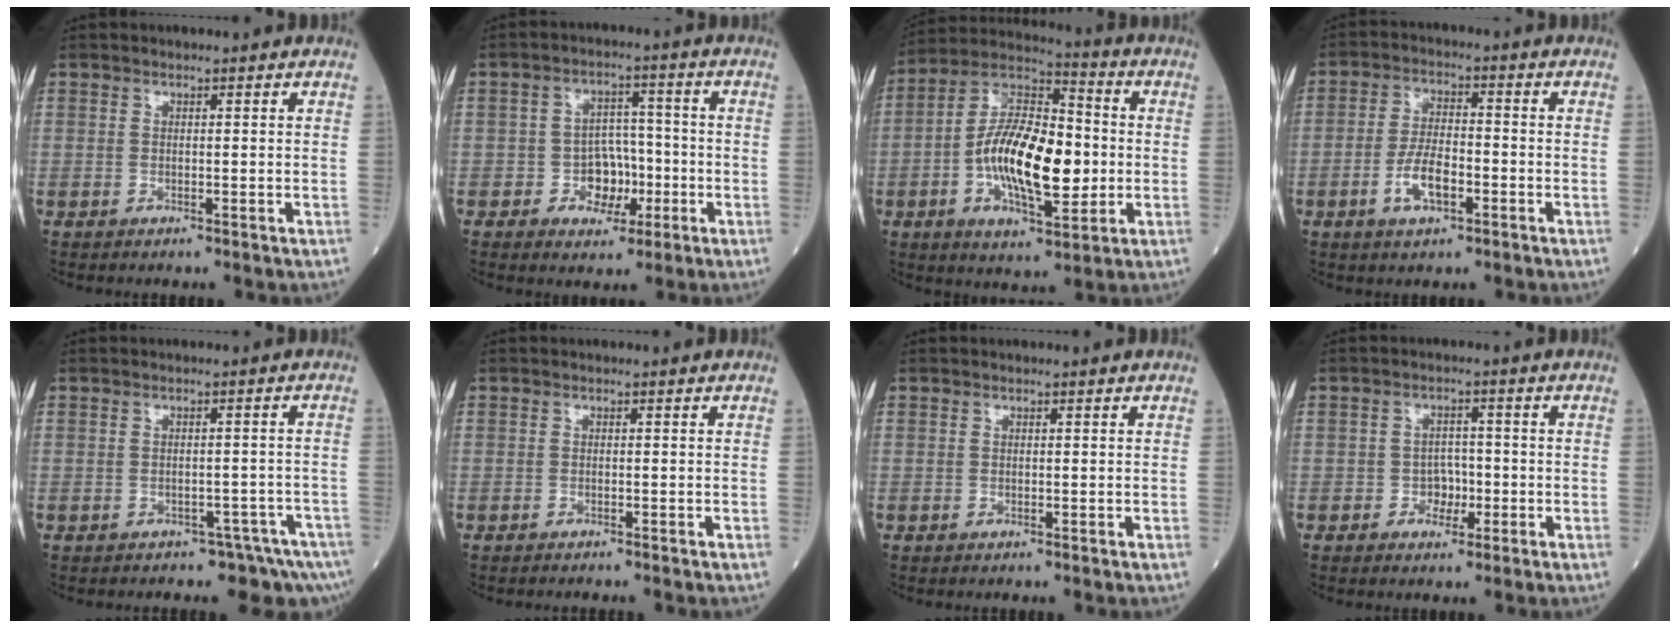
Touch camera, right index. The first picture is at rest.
{"total": 5.8, "force": [-1.9, 4.5, 3.0], "torque": [-0.039, 0.015, -0.029]}
{"total": 16.9, "force": [-2.1, 6.3, 15.6], "torque": [-0.292, 0.012, -0.039]}
{"total": 6.4, "force": [-2.5, 2.4, 5.3], "torque": [-0.107, 0.004, -0.046]}
{"total": 5.8, "force": [-4.9, 2.2, 2.2], "torque": [-0.015, 0.013, -0.057]}
{"total": 1.7, "force": [-1.5, 0.1, 0.6], "torque": [-0.011, -0.002, -0.019]}
{"total": 0.0}
{"total": 3.2, "force": [-1.1, 2.5, 1.5], "torque": [-0.014, 0.008, -0.017]}